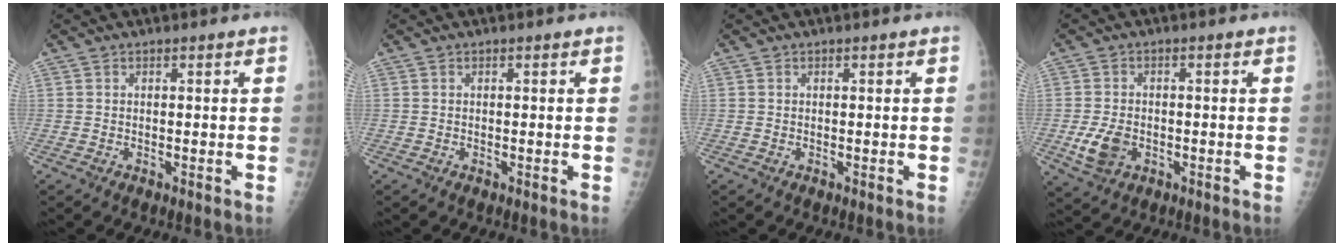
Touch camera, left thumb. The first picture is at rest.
{"total": 0.0}
{"total": 0.0}
{"total": 5.7, "force": [-1.5, 4.0, 3.8], "torque": [-0.070, -0.002, -0.024]}